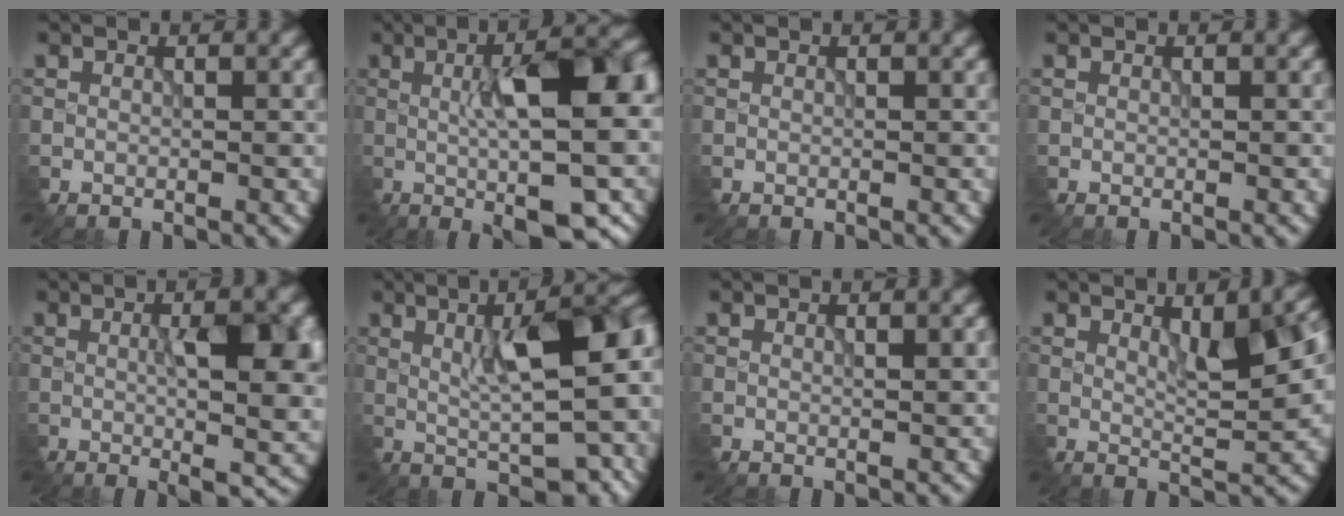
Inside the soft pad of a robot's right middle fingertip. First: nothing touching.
{"total": 12.3, "force": [-1.5, 3.5, 11.7], "torque": [-0.150, 0.006, -0.022]}
{"total": 0.0}
{"total": 0.0}
{"total": 8.1, "force": [-0.6, 2.0, 7.8], "torque": [-0.115, -0.012, 0.001]}
{"total": 10.6, "force": [0.8, 2.7, 10.2], "torque": [-0.142, 0.005, 0.017]}
{"total": 0.8, "force": [0.2, -0.2, 0.7], "torque": [-0.012, -0.001, 0.005]}
{"total": 5.7, "force": [1.3, 1.3, 5.4], "torque": [-0.082, -0.001, 0.025]}